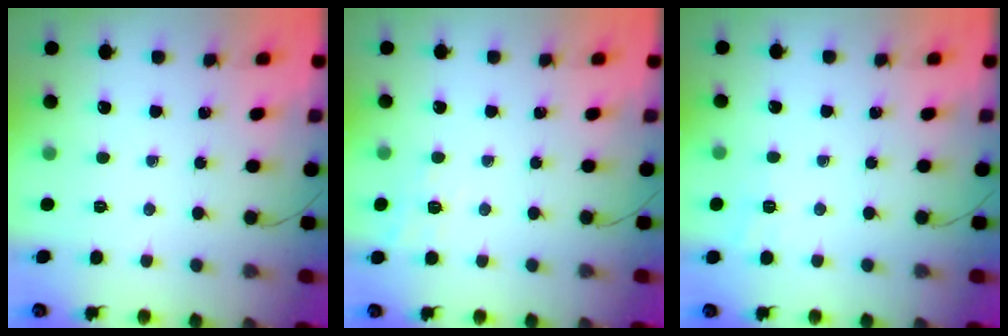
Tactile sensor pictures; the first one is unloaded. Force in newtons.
{"total": 8.6, "press": 8.3, "slide": 2.3}
{"total": 2.8, "press": 2.2, "slide": 1.8}